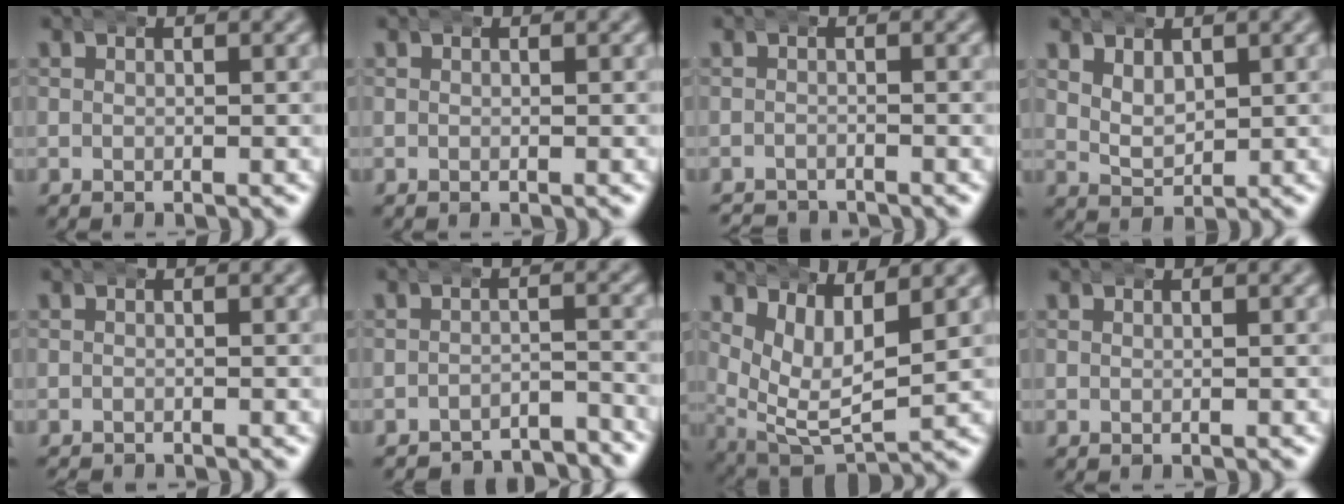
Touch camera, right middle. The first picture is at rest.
{"total": 0.0}
{"total": 2.9, "force": [-2.8, 0.4, -0.2], "torque": [0.003, -0.014, -0.044]}
{"total": 2.8, "force": [1.1, 1.9, 1.6], "torque": [-0.037, -0.012, 0.028]}
{"total": 0.7, "force": [-0.7, 0.0, -0.1], "torque": [-0.003, -0.008, -0.007]}
{"total": 6.2, "force": [-6.1, 0.9, 0.7], "torque": [0.003, -0.018, -0.096]}
{"total": 7.8, "force": [1.8, 5.4, 5.3], "torque": [-0.124, -0.033, 0.042]}
{"total": 0.0}